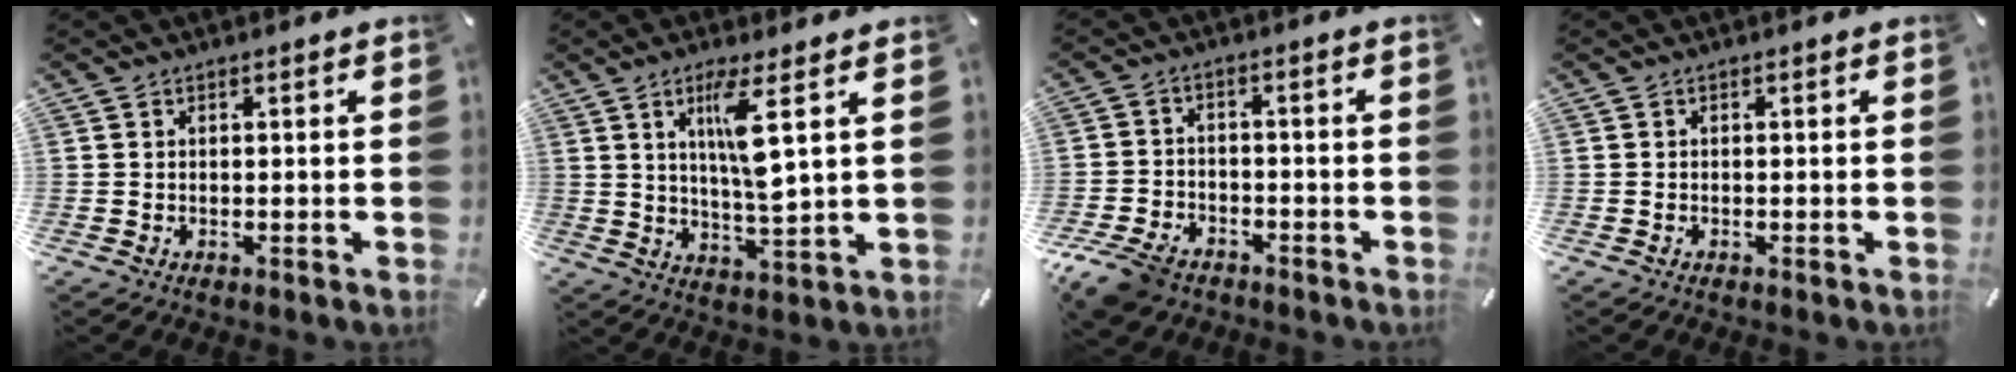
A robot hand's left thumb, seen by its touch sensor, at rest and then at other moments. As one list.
[{"total": 9.9, "force": [3.5, 1.4, 9.2], "torque": [-0.159, -0.009, 0.052]}, {"total": 8.2, "force": [-6.0, 4.7, 3.1], "torque": [-0.073, 0.026, -0.116]}, {"total": 0.6, "force": [-0.4, 0.4, 0.3], "torque": [-0.005, -0.001, -0.008]}]